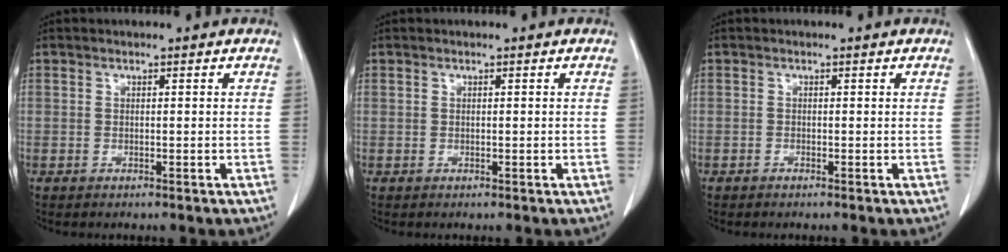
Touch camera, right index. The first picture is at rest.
{"total": 0.0}
{"total": 0.0}